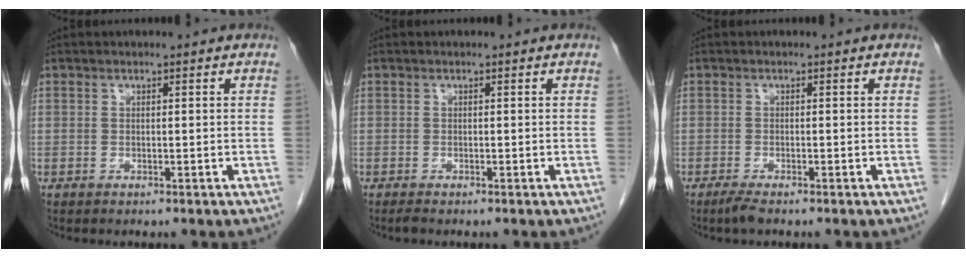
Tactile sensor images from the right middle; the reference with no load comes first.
{"total": 0.5, "force": [-0.5, 0.0, 0.3], "torque": [-0.010, -0.002, -0.010]}
{"total": 1.7, "force": [-1.3, 0.1, 1.1], "torque": [-0.031, -0.006, -0.027]}